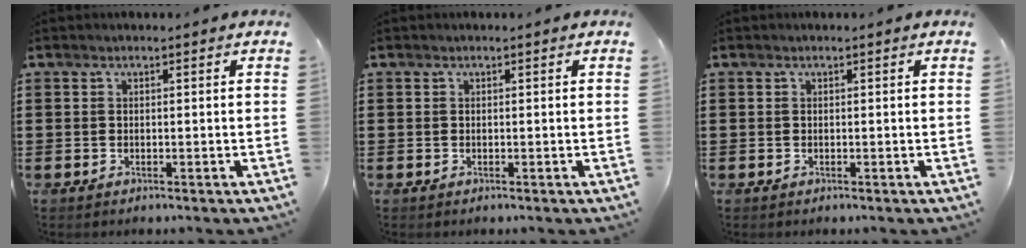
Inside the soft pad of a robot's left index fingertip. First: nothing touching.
{"total": 0.0}
{"total": 0.0}